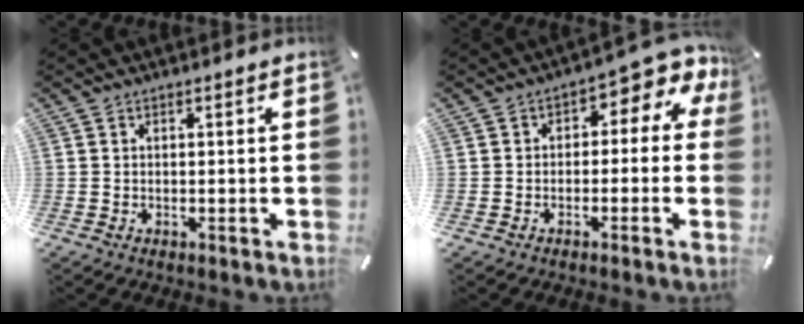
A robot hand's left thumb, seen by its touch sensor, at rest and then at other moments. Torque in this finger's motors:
{"motor_torque": [1.42, 1.35, 0.12, -0.06, -0.07]}